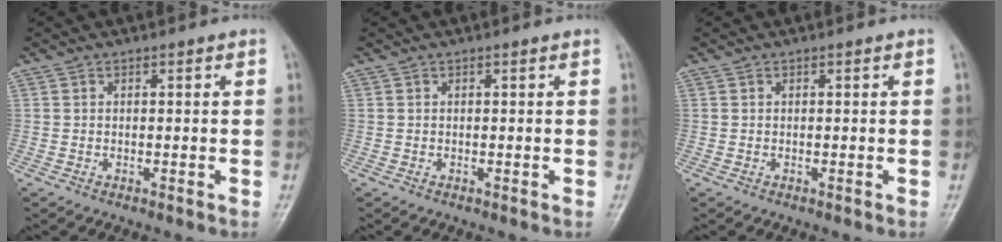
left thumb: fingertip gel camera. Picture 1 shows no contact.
{"total": 0.0}
{"total": 0.0}